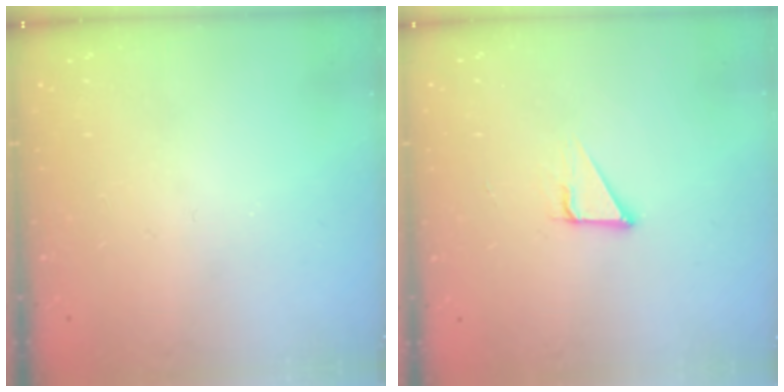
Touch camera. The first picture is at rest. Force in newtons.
{"total": 2.8, "press": 2.8, "slide": 0.2}